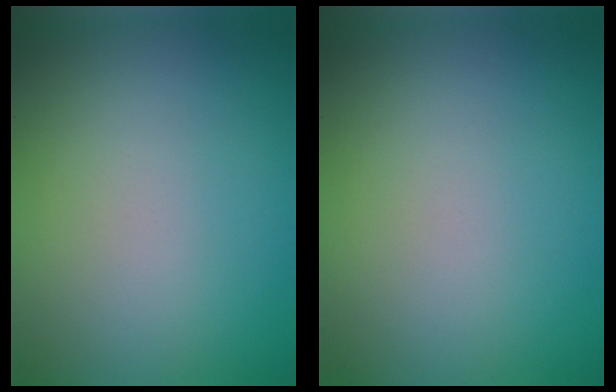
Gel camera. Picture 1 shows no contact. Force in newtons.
{"total": 0.0}